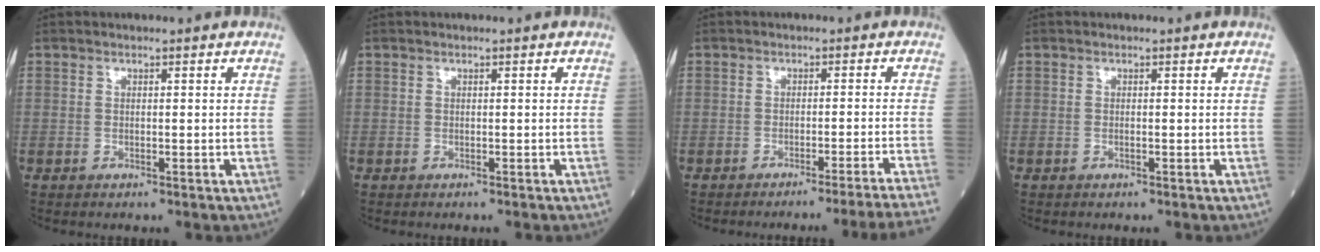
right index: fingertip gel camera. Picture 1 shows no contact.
{"total": 0.0}
{"total": 11.3, "force": [-10.2, -3.4, 3.6], "torque": [-0.011, -0.028, -0.126]}
{"total": 0.0}